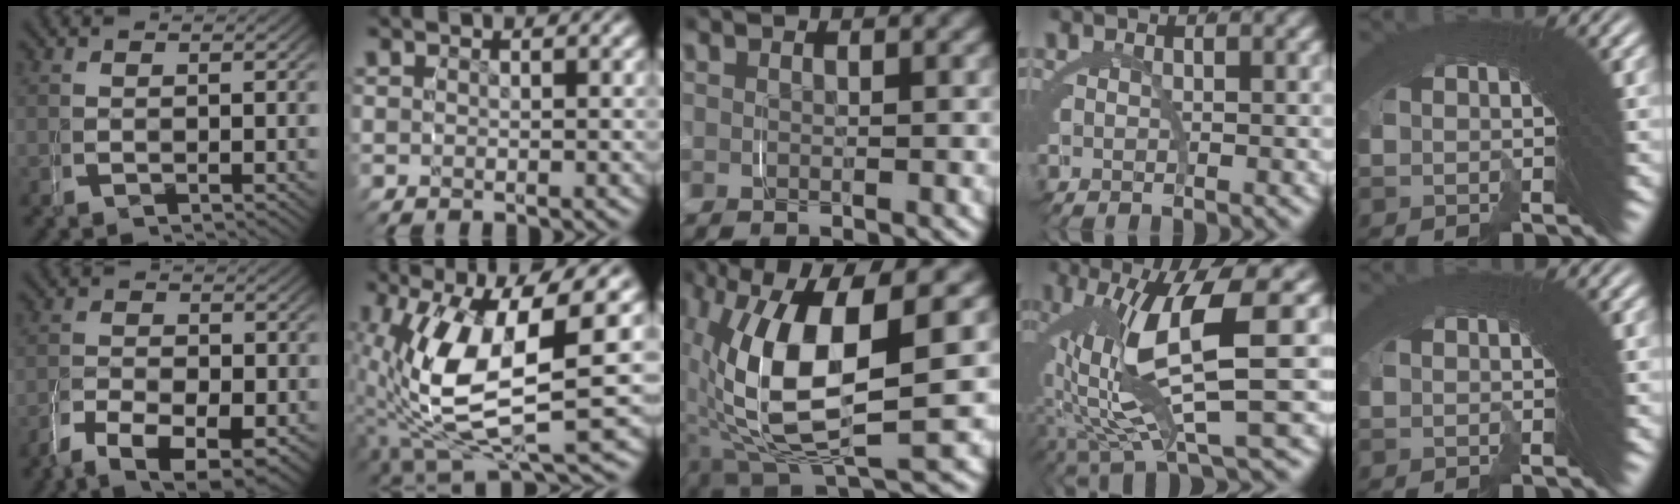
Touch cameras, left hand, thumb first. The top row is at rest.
{"thumb": {"total": 6.7, "force": [-3.4, 4.3, 3.9], "torque": [-0.073, -0.040, -0.041]}, "index": {"total": 13.1, "force": [-1.3, 6.8, 11.1], "torque": [-0.226, -0.035, 0.001]}, "middle": {"total": 11.9, "force": [0.1, 5.1, 10.8], "torque": [-0.219, -0.021, 0.020]}, "ring": {"total": 11.0, "force": [0.7, 3.4, 10.5], "torque": [-0.170, 0.013, 0.018]}}